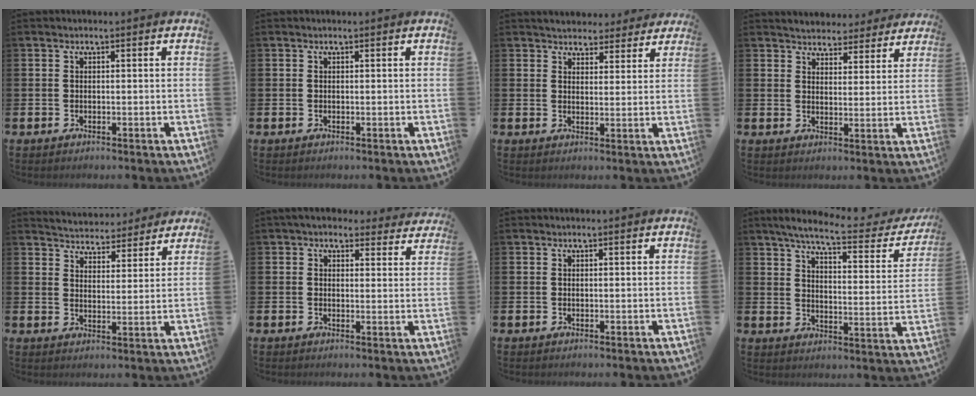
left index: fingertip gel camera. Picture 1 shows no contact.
{"total": 0.0}
{"total": 4.2, "force": [4.0, 1.3, -0.2], "torque": [-0.001, -0.027, 0.069]}
{"total": 4.4, "force": [4.3, 1.1, -0.3], "torque": [-0.010, -0.029, 0.075]}
{"total": 4.8, "force": [4.7, 0.9, -0.3], "torque": [-0.012, -0.039, 0.081]}
{"total": 4.1, "force": [3.7, 1.6, 0.8], "torque": [-0.016, -0.016, 0.066]}
{"total": 0.0}
{"total": 6.7, "force": [5.9, 0.7, 3.2], "torque": [-0.081, -0.038, 0.094]}